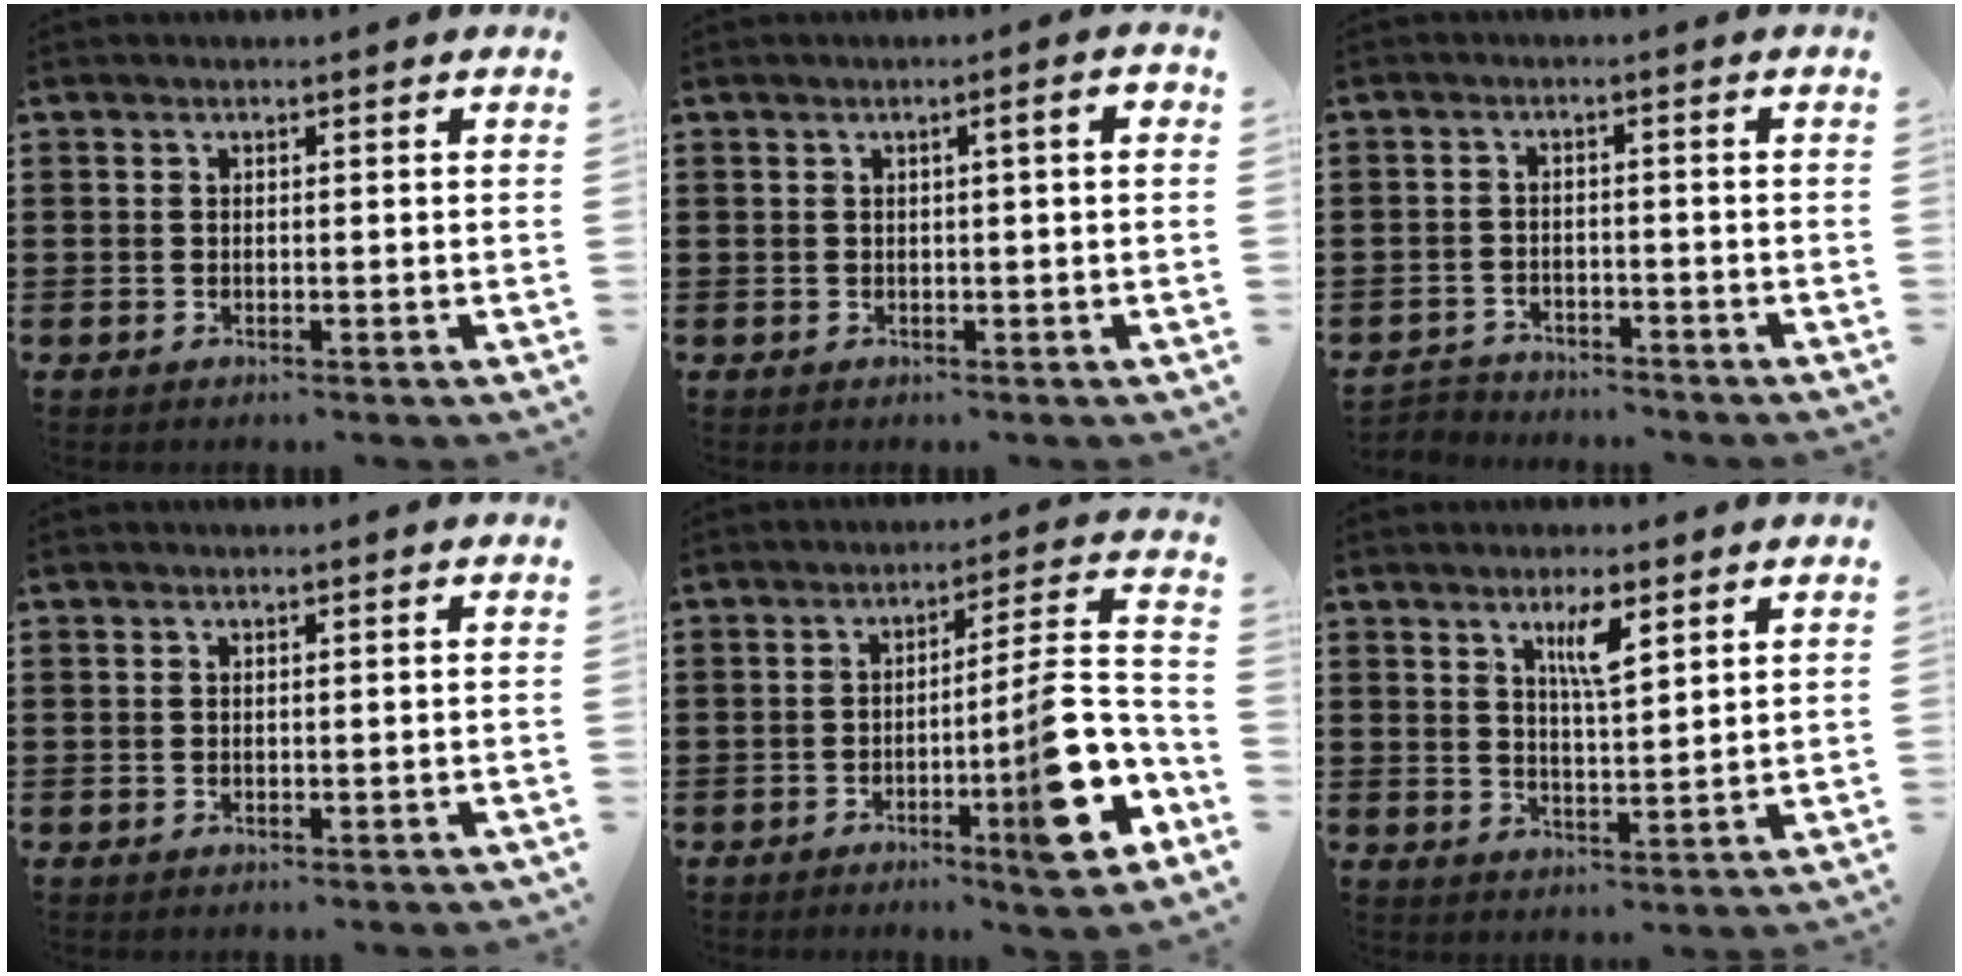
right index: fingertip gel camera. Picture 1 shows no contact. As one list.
[{"total": 2.0, "force": [0.2, 0.0, 1.9], "torque": [-0.032, -0.002, 0.001]}, {"total": 2.9, "force": [-2.8, 0.5, -0.3], "torque": [-0.003, 0.001, -0.063]}, {"total": 0.0}, {"total": 11.9, "force": [-4.4, 0.7, 11.1], "torque": [-0.164, -0.026, -0.084]}, {"total": 5.0, "force": [2.8, 1.2, 4.0], "torque": [-0.070, 0.000, 0.043]}]